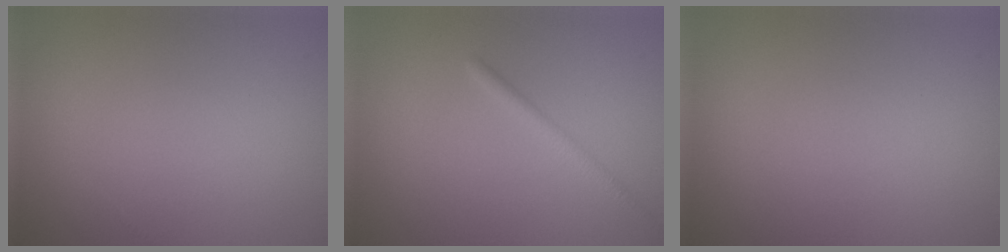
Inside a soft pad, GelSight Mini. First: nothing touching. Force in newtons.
{"total": 1.5, "press": 1.5, "slide": 0.0}
{"total": 0.0}